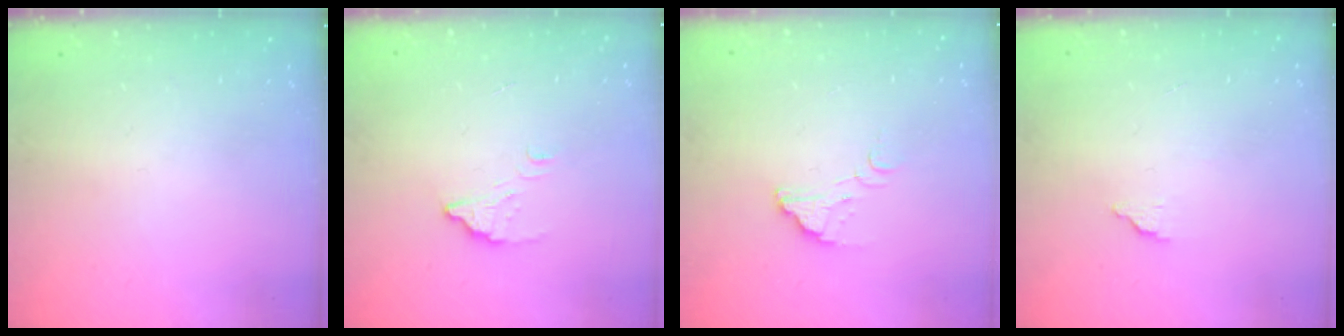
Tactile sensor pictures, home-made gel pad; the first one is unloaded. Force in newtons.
{"total": 3.5, "press": 3.5, "slide": 0.5}
{"total": 2.5, "press": 2.5, "slide": 0.1}
{"total": 1.7, "press": 1.7, "slide": 0.1}